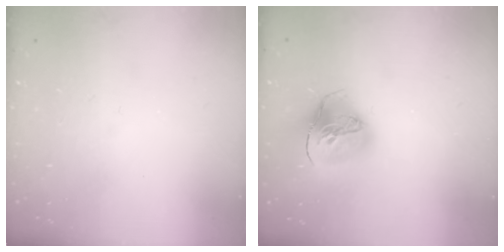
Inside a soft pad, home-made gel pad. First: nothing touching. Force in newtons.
{"total": 16.2, "press": 16.1, "slide": 1.6}